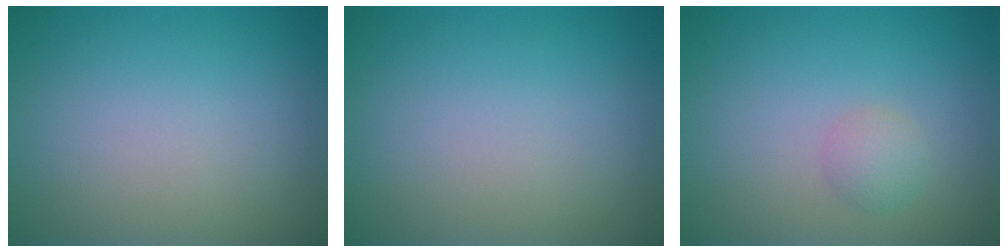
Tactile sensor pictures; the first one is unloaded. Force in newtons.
{"total": 0.0}
{"total": 1.5, "press": 1.5, "slide": 0.1}